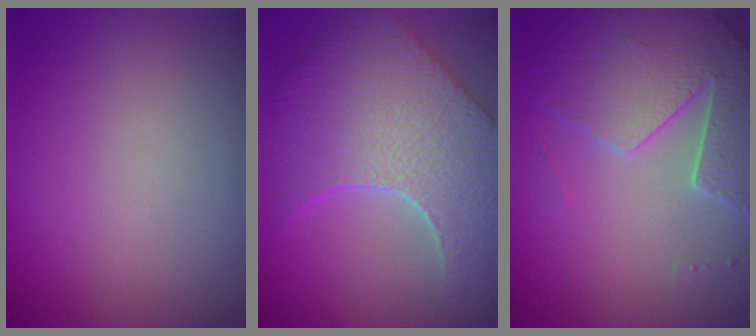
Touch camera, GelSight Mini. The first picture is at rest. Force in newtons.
{"total": 9.8, "press": 7.2, "slide": 6.6}
{"total": 5.1, "press": 4.7, "slide": 2.1}